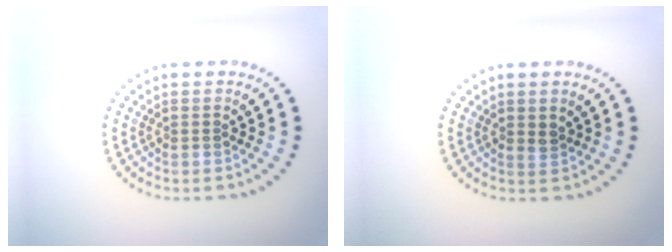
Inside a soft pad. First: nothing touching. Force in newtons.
{"total": 0.9, "press": 0.7, "slide": 0.6}